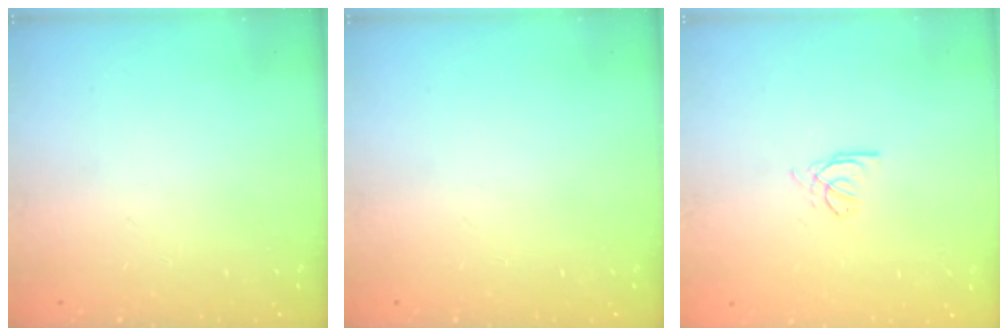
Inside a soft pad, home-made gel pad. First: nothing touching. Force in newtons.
{"total": 0.0}
{"total": 2.6, "press": 2.6, "slide": 0.3}